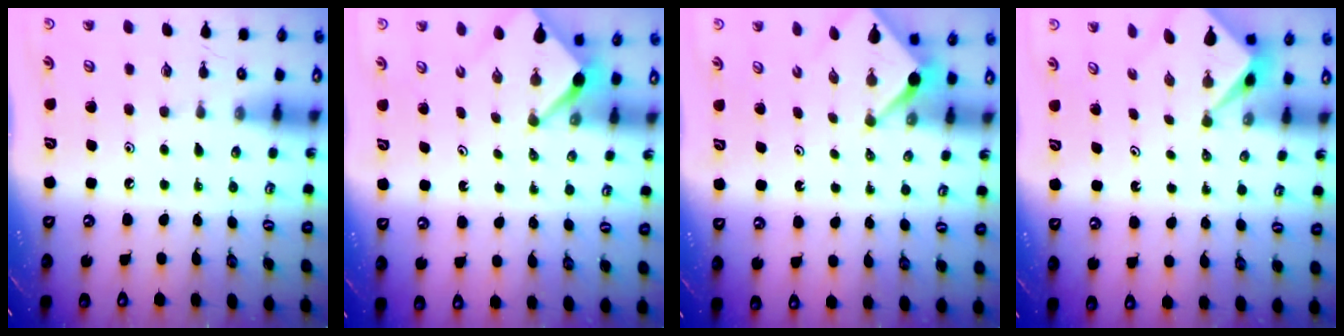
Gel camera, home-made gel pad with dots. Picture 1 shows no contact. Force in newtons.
{"total": 2.6, "press": 2.6, "slide": 0.1}
{"total": 2.4, "press": 2.4, "slide": 0.3}
{"total": 1.9, "press": 1.9, "slide": 0.2}